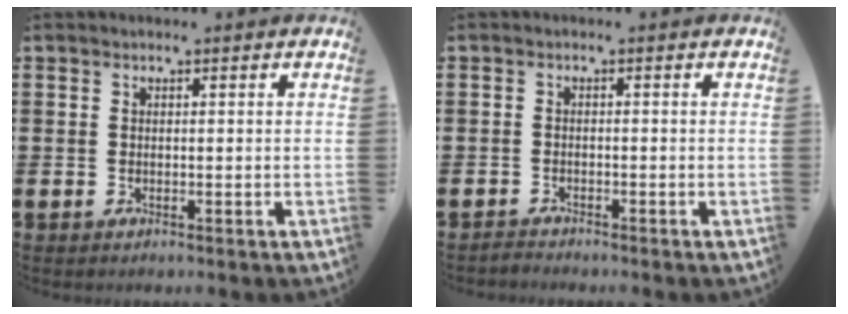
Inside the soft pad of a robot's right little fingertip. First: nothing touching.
{"total": 1.0, "force": [-1.0, 0.0, 0.0], "torque": [-0.003, 0.000, -0.020]}